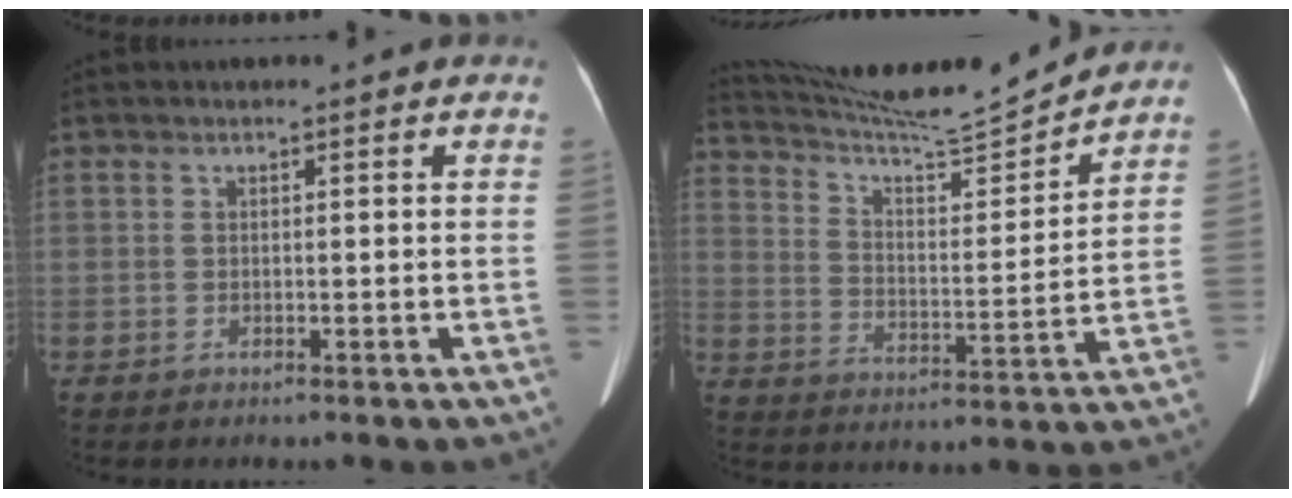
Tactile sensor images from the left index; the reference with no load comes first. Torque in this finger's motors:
{"motor_torque": [0.49, -1.65, 0.06, 0.03]}